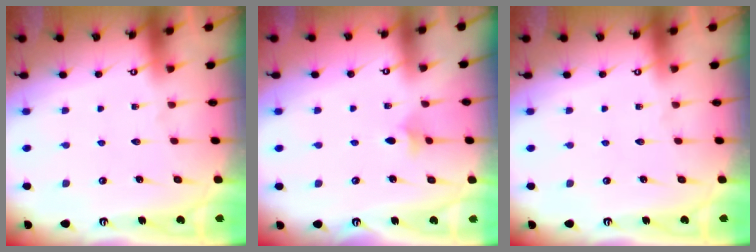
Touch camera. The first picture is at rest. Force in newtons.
{"total": 4.9, "press": 4.7, "slide": 1.1}
{"total": 0.0}